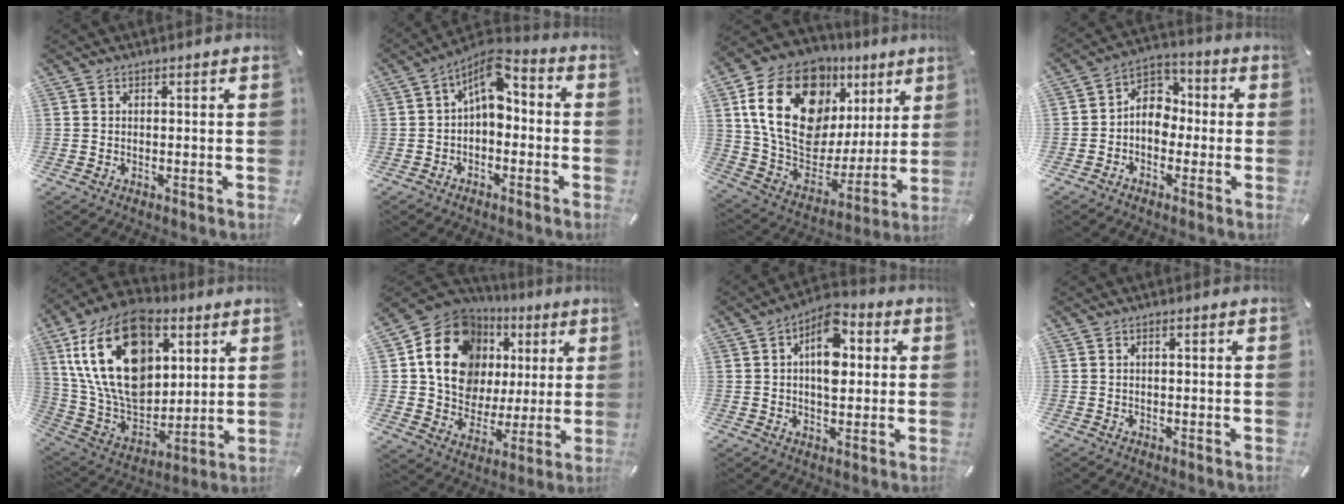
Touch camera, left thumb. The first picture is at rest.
{"total": 7.7, "force": [1.1, 4.8, 5.9], "torque": [-0.104, -0.011, 0.017]}
{"total": 23.3, "force": [10.1, 16.0, 13.5], "torque": [-0.247, -0.059, 0.177]}
{"total": 7.6, "force": [-1.5, 6.6, 3.5], "torque": [-0.074, 0.022, -0.029]}
{"total": 25.7, "force": [9.0, 17.2, 16.8], "torque": [-0.339, -0.043, 0.154]}
{"total": 18.0, "force": [5.7, 14.9, 8.4], "torque": [-0.151, -0.025, 0.112]}
{"total": 10.8, "force": [2.4, 6.6, 8.2], "torque": [-0.108, -0.001, 0.040]}
{"total": 0.6, "force": [0.2, 0.3, 0.5], "torque": [-0.009, 0.003, 0.002]}